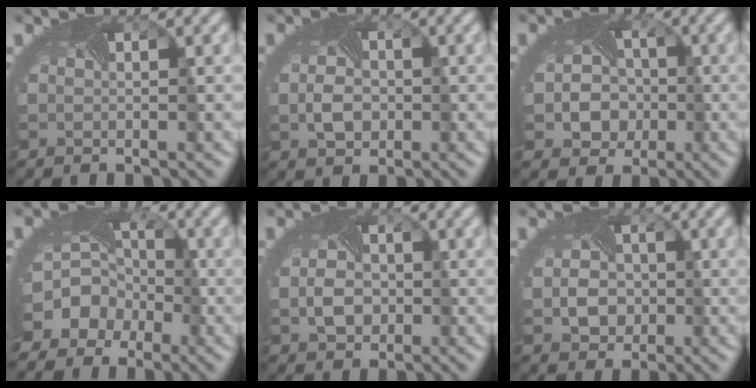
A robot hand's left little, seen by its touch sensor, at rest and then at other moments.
{"total": 2.7, "force": [-0.5, 2.0, 1.7], "torque": [-0.040, -0.005, -0.011]}
{"total": 6.6, "force": [-1.2, 5.8, 3.0], "torque": [-0.032, -0.012, -0.036]}
{"total": 10.1, "force": [-4.2, 8.5, 3.6], "torque": [-0.071, -0.015, -0.083]}
{"total": 3.0, "force": [-0.7, 2.4, 1.8], "torque": [-0.037, -0.005, -0.010]}
{"total": 4.2, "force": [-0.7, 3.5, 2.1], "torque": [-0.030, -0.005, -0.006]}